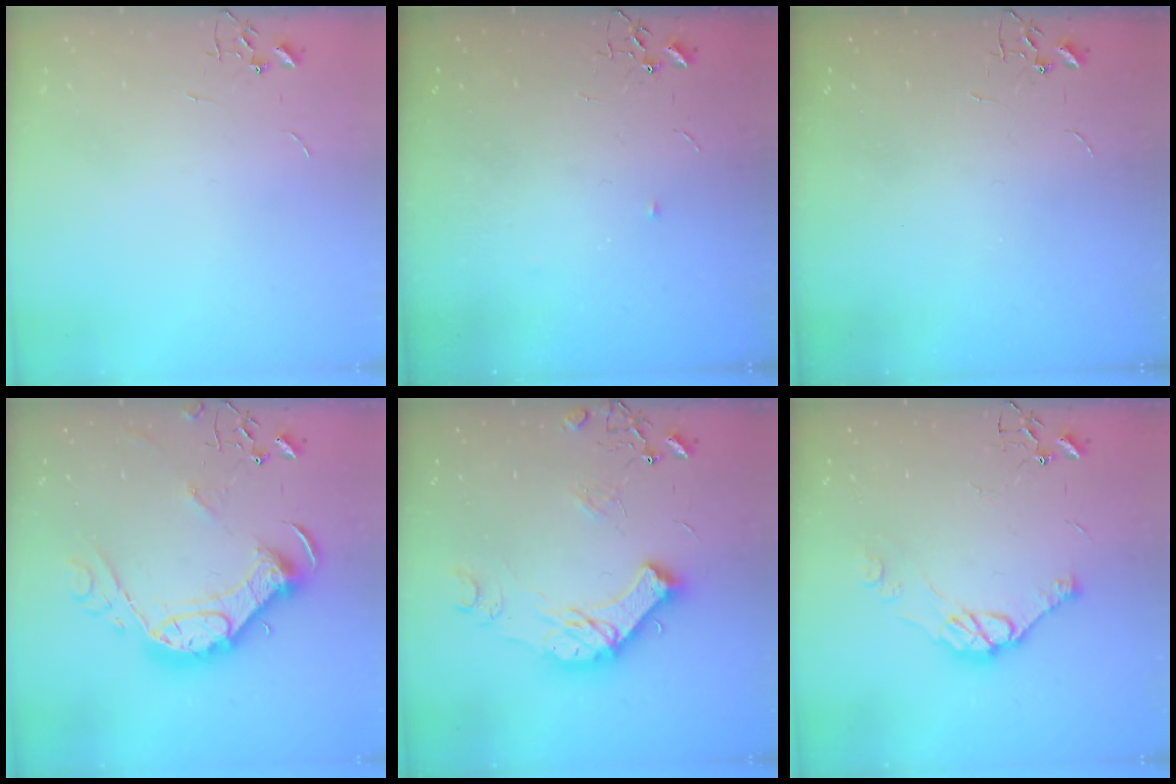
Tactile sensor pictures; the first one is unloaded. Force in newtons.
{"total": 3.0, "press": 2.9, "slide": 0.5}
{"total": 0.0}
{"total": 18.4, "press": 18.3, "slide": 1.6}
{"total": 15.0, "press": 15.0, "slide": 0.5}
{"total": 9.5, "press": 9.5, "slide": 0.4}